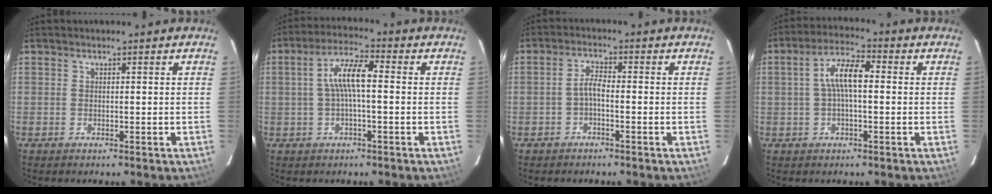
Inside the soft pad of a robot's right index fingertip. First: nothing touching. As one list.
[{"total": 6.9, "force": [0.0, 1.6, 6.7], "torque": [-0.134, 0.017, 0.001]}, {"total": 2.4, "force": [-1.2, 0.6, 2.0], "torque": [-0.046, 0.009, -0.025]}, {"total": 6.9, "force": [0.3, 2.3, 6.5], "torque": [-0.128, 0.020, 0.005]}]